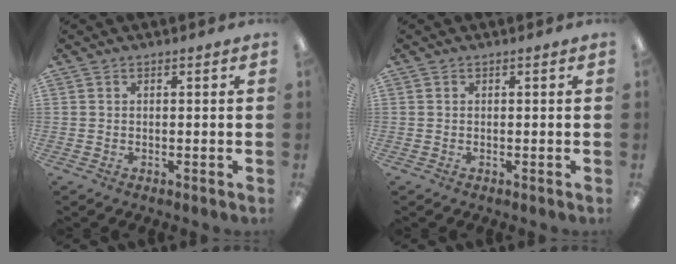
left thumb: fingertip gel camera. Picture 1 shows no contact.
{"total": 0.0}